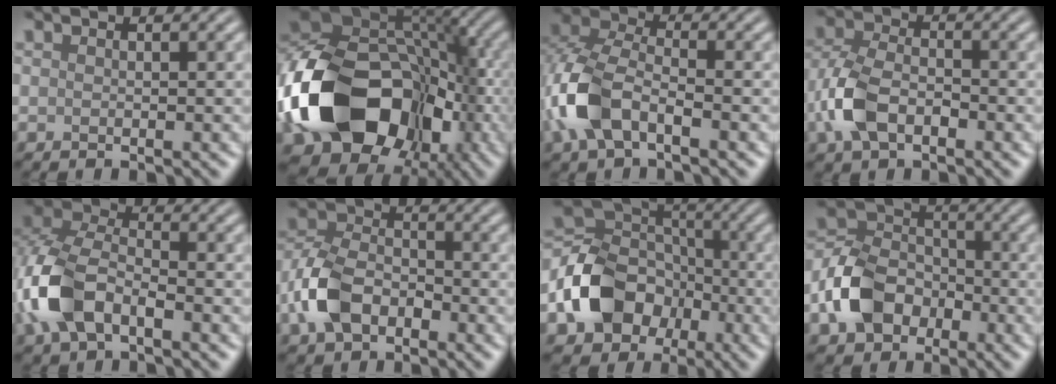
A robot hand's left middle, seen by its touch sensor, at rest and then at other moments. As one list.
[{"total": 16.5, "force": [-5.4, 12.1, 9.8], "torque": [-0.191, -0.018, -0.092]}, {"total": 6.8, "force": [-2.6, 3.9, 5.0], "torque": [-0.124, 0.007, -0.064]}, {"total": 5.5, "force": [-2.2, 3.4, 3.8], "torque": [-0.089, 0.005, -0.053]}, {"total": 7.5, "force": [-2.7, 4.5, 5.4], "torque": [-0.133, 0.008, -0.065]}, {"total": 6.1, "force": [-2.7, 4.0, 3.8], "torque": [-0.080, 0.008, -0.061]}, {"total": 10.2, "force": [-3.8, 8.0, 5.1], "torque": [-0.110, -0.001, -0.078]}, {"total": 7.0, "force": [-3.0, 5.2, 3.6], "torque": [-0.071, 0.008, -0.074]}]